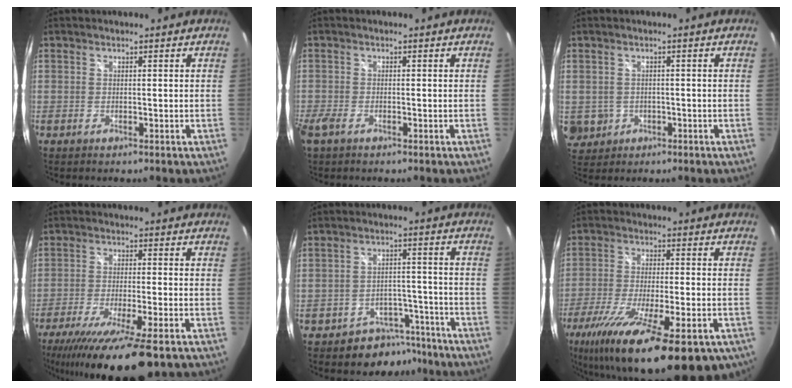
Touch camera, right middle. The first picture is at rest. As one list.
[{"total": 2.9, "force": [-1.9, 1.4, 1.8], "torque": [-0.043, -0.009, -0.038]}, {"total": 6.3, "force": [-1.0, 5.9, 2.1], "torque": [-0.061, 0.000, 0.002]}, {"total": 16.0, "force": [-11.0, 1.4, 11.5], "torque": [-0.217, -0.061, -0.180]}, {"total": 7.9, "force": [-6.5, 4.4, 0.8], "torque": [-0.015, 0.026, -0.079]}, {"total": 24.9, "force": [-15.3, 6.8, 18.4], "torque": [-0.330, -0.077, -0.236]}]